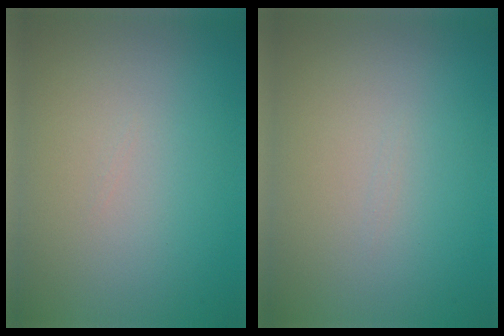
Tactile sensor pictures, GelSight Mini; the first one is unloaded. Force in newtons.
{"total": 0.0}